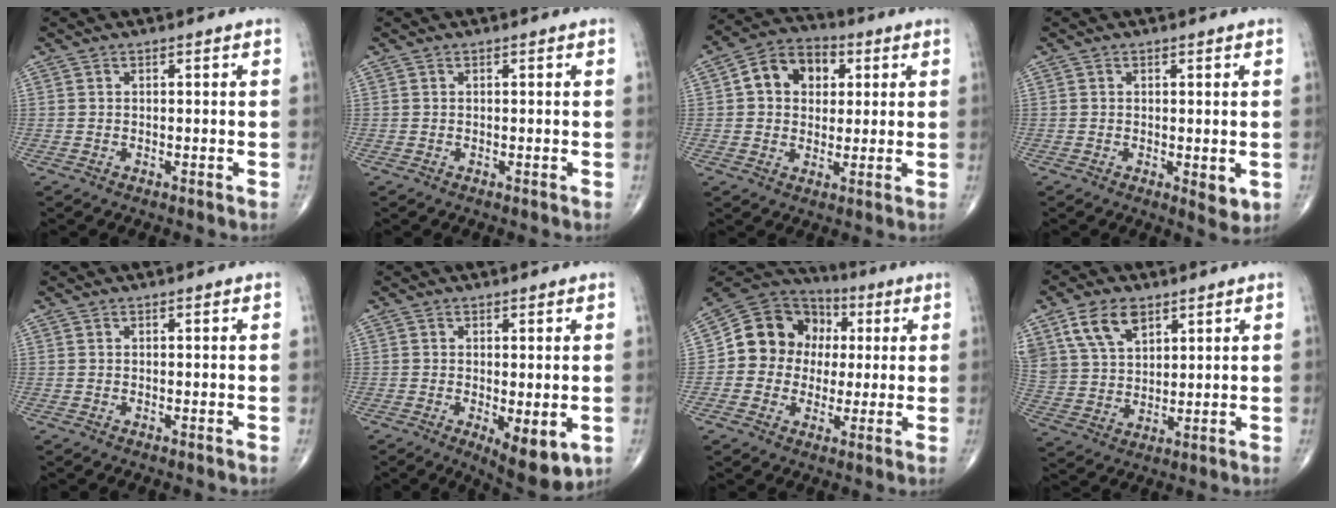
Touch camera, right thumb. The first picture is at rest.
{"total": 0.0}
{"total": 10.6, "force": [2.6, 8.2, 6.2], "torque": [-0.068, 0.009, 0.033]}
{"total": 3.3, "force": [-0.5, 1.6, 2.9], "torque": [-0.032, -0.009, -0.005]}
{"total": 0.0}
{"total": 8.0, "force": [-2.1, 3.2, 7.0], "torque": [-0.096, -0.020, -0.023]}
{"total": 14.0, "force": [1.1, 12.4, 6.4], "torque": [-0.070, 0.027, 0.010]}
{"total": 10.9, "force": [6.0, 6.7, 6.1], "torque": [-0.101, -0.016, 0.126]}